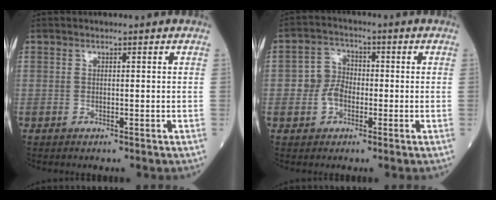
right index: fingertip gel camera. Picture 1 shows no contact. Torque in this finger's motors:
{"motor_torque": [0.31, -0.27, 0.04, 0.02]}